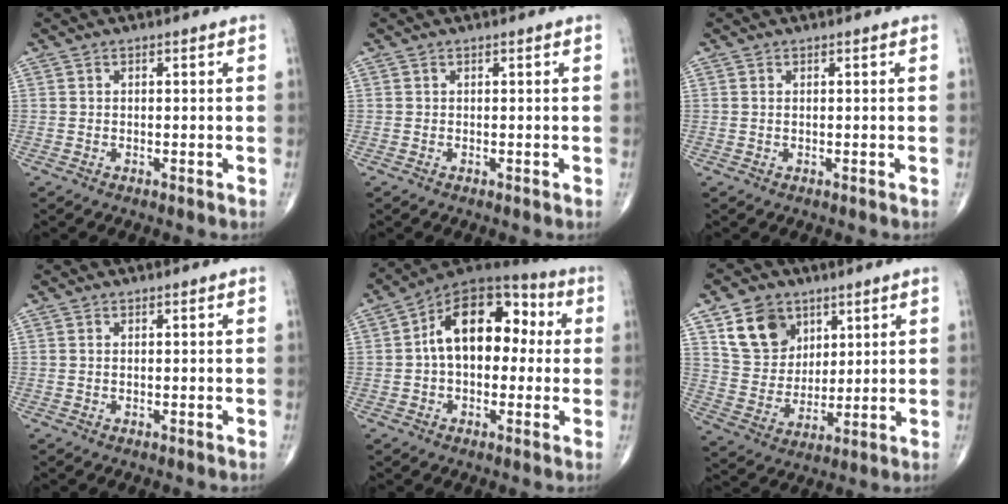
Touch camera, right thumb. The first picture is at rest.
{"total": 0.0}
{"total": 0.0}
{"total": 0.0}
{"total": 16.6, "force": [1.8, 10.3, 12.9], "torque": [-0.165, 0.043, 0.016]}
{"total": 12.1, "force": [6.1, 9.2, 4.9], "torque": [-0.063, -0.028, 0.121]}